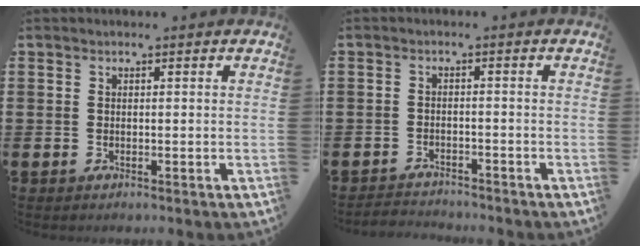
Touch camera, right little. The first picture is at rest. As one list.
[{"total": 2.0, "force": [-2.0, 0.1, -0.2], "torque": [-0.003, 0.002, -0.044]}]